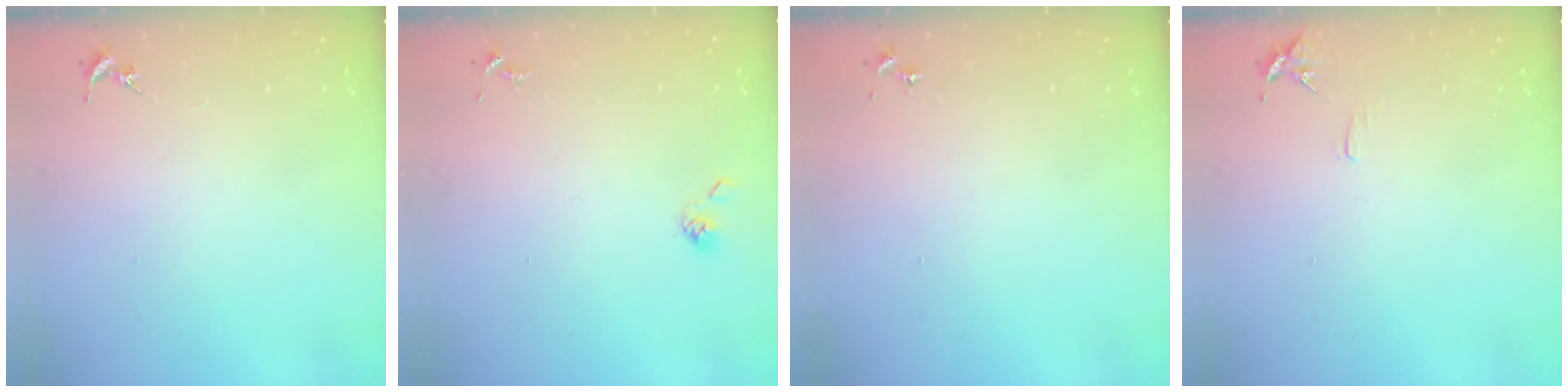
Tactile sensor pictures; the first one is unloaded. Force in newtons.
{"total": 3.9, "press": 3.8, "slide": 0.9}
{"total": 0.0}
{"total": 6.8, "press": 6.7, "slide": 0.7}